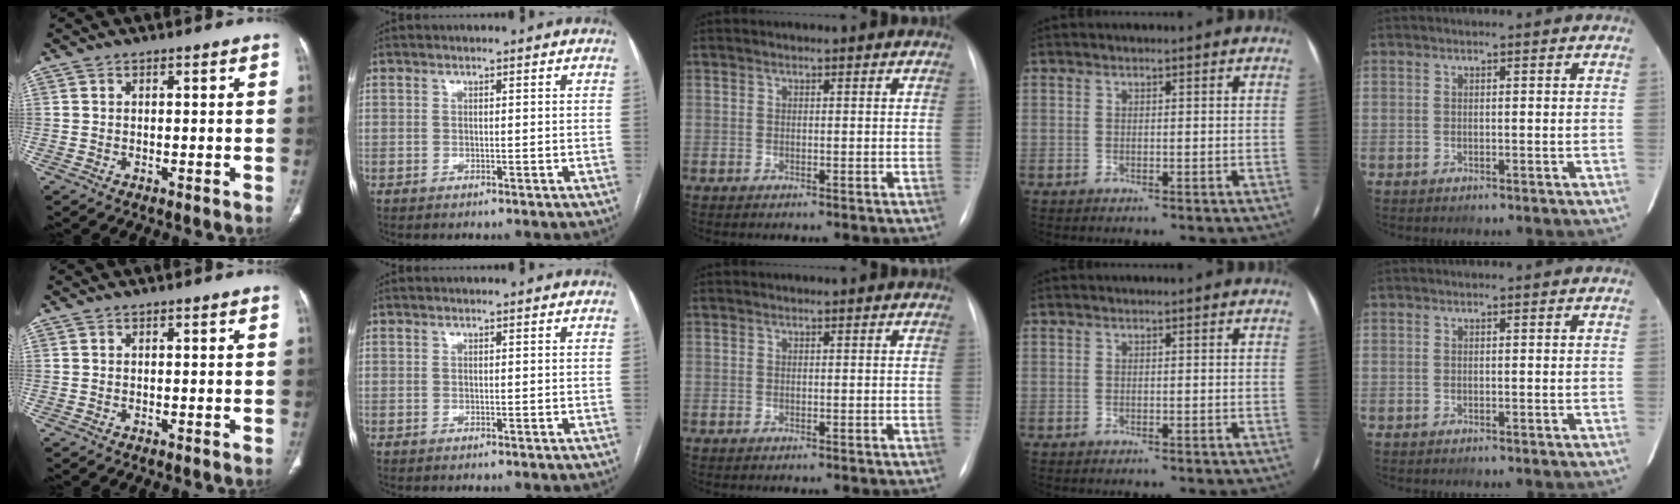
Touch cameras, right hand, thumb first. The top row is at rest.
{}